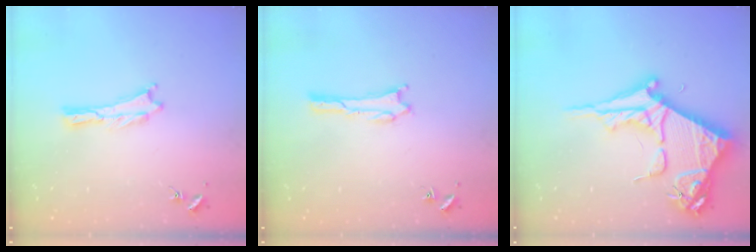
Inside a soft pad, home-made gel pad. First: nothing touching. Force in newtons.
{"total": 0.8, "press": 0.8, "slide": 0.2}
{"total": 11.6, "press": 11.5, "slide": 1.1}